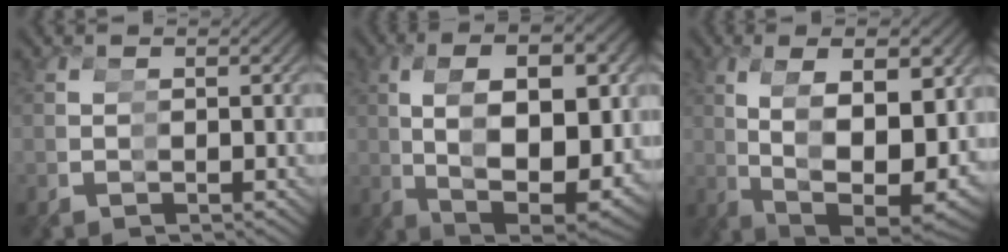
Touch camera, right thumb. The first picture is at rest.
{"total": 9.2, "force": [0.1, 4.7, 7.9], "torque": [-0.162, 0.002, 0.014]}
{"total": 11.1, "force": [-0.6, 6.3, 9.2], "torque": [-0.180, -0.009, 0.008]}